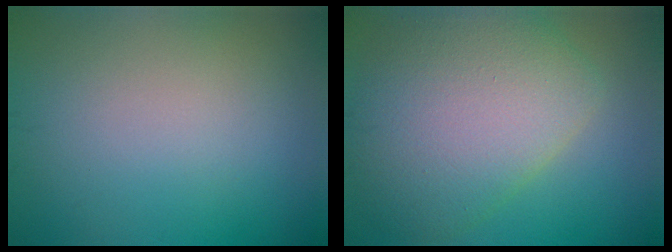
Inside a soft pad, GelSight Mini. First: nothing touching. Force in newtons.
{"total": 8.7, "press": 8.7, "slide": 0.3}